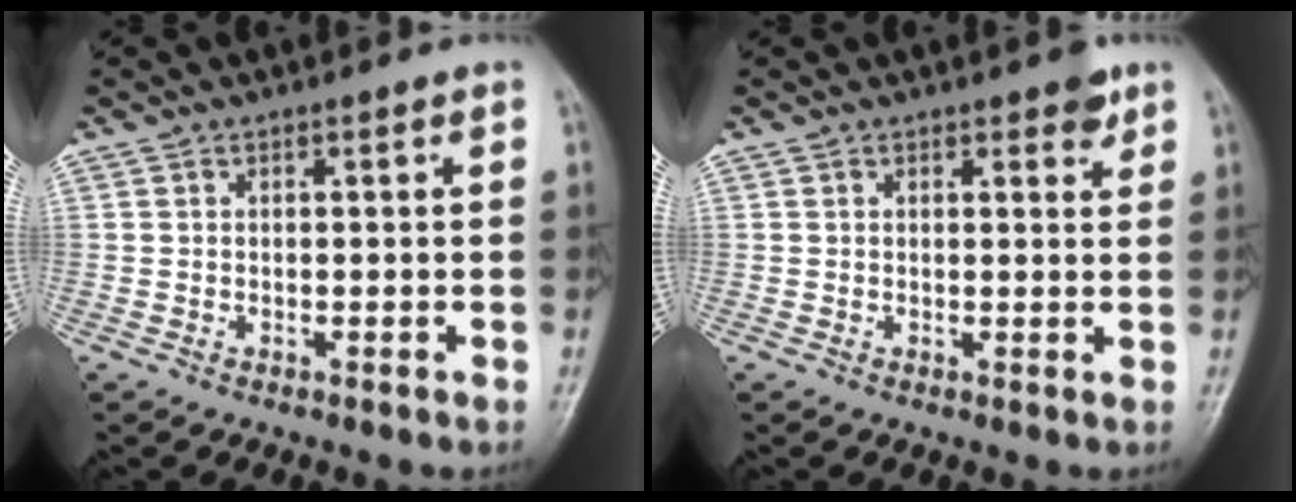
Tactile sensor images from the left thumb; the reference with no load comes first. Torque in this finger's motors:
{"motor_torque": [0.59, 0.14, 0.64, -0.07, 0.03]}